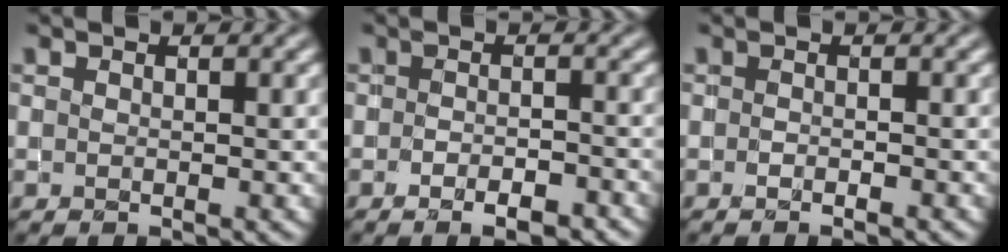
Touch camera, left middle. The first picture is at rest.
{"total": 3.0, "force": [-1.7, 1.2, 2.2], "torque": [-0.031, 0.003, -0.021]}
{"total": 0.9, "force": [-0.7, 0.2, 0.5], "torque": [-0.010, -0.003, -0.010]}